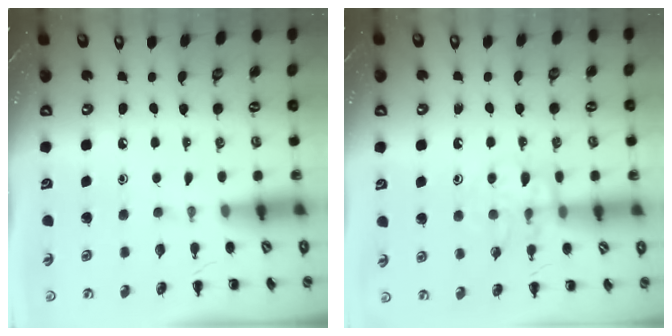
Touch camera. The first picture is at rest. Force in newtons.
{"total": 11.5, "press": 11.5, "slide": 1.1}